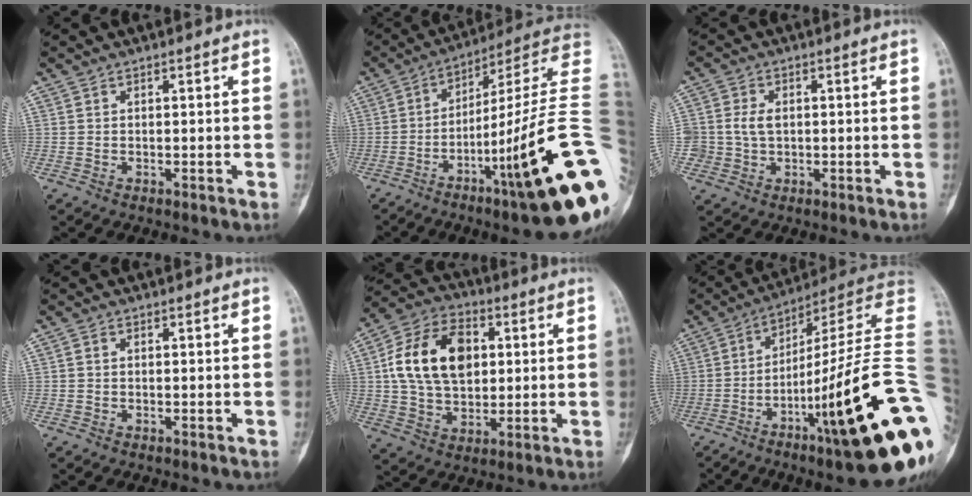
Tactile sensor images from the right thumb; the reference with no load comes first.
{"total": 28.5, "force": [-7.2, 3.3, 27.4], "torque": [-0.326, 0.034, -0.113]}
{"total": 4.0, "force": [0.1, 3.1, 2.5], "torque": [-0.044, 0.004, 0.006]}
{"total": 0.6, "force": [0.0, 0.5, 0.4], "torque": [-0.007, 0.001, -0.005]}
{"total": 17.0, "force": [3.0, 11.5, 12.2], "torque": [-0.194, 0.010, 0.050]}
{"total": 30.1, "force": [-7.1, 4.0, 29.0], "torque": [-0.342, 0.029, -0.112]}